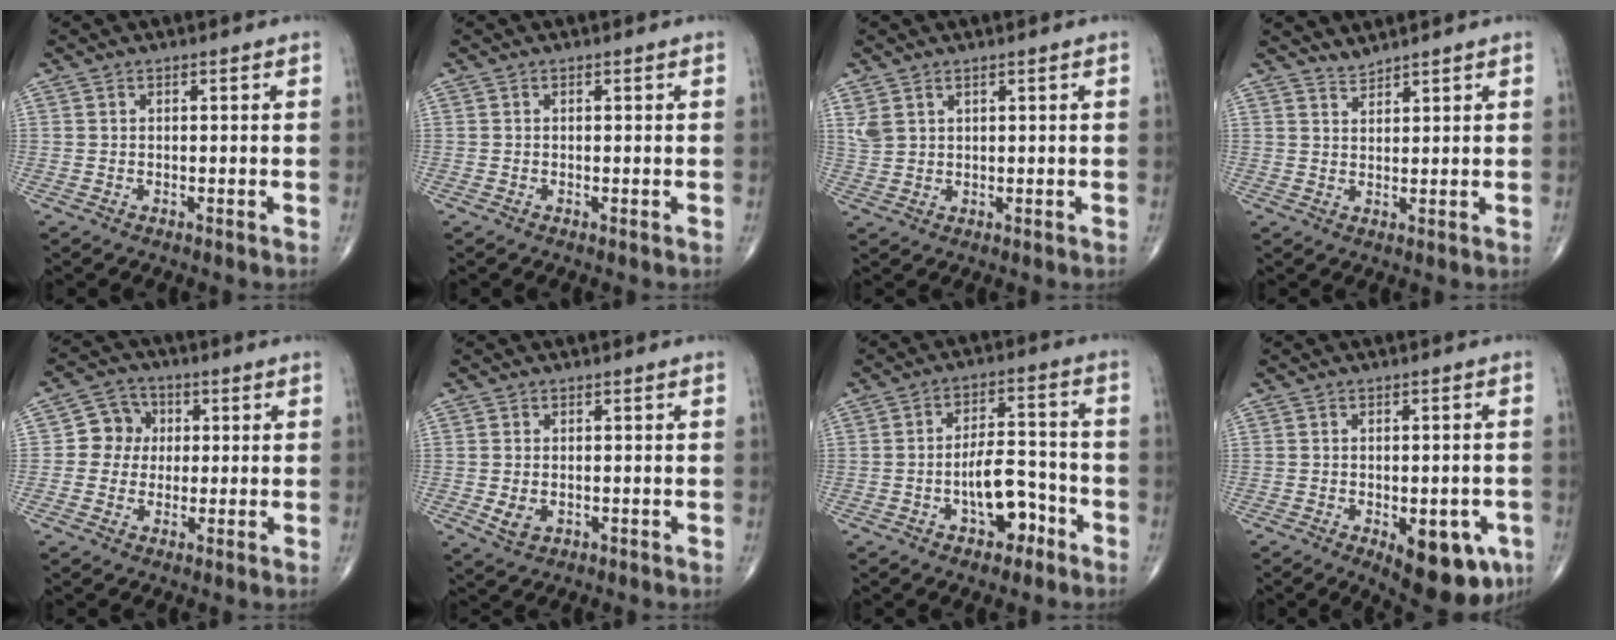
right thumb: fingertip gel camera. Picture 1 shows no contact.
{"total": 0.0}
{"total": 2.7, "force": [1.6, 1.6, 1.5], "torque": [-0.031, -0.003, 0.043]}
{"total": 2.0, "force": [2.0, -0.1, -0.1], "torque": [0.005, -0.012, 0.039]}
{"total": 6.2, "force": [0.4, 5.8, 2.2], "torque": [-0.002, 0.010, -0.004]}
{"total": 3.0, "force": [-0.5, 2.1, 2.2], "torque": [-0.040, -0.004, -0.002]}
{"total": 8.7, "force": [-3.8, 4.4, 6.5], "torque": [-0.084, 0.041, -0.061]}
{"total": 12.8, "force": [-5.2, 5.9, 10.1], "torque": [-0.107, 0.005, -0.057]}